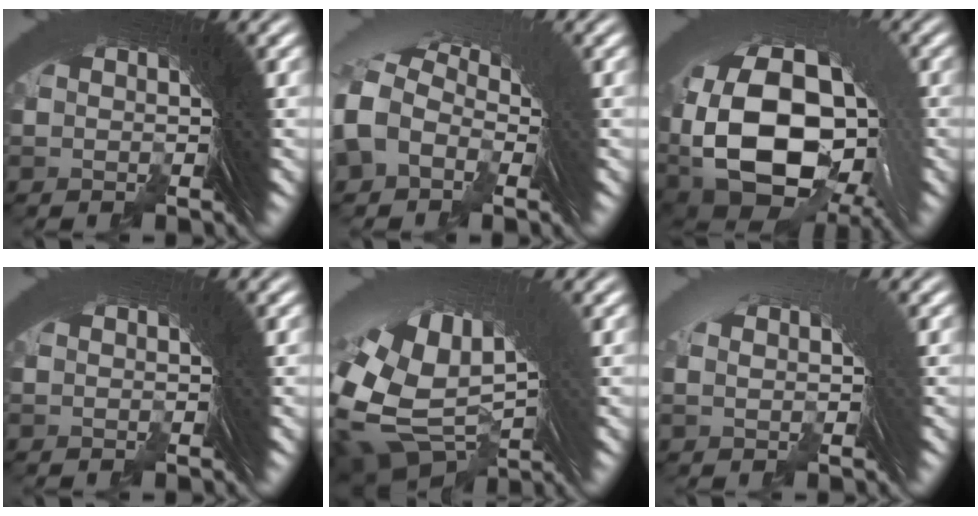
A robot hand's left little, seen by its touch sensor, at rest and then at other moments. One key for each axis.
{"total": 4.8, "fx": -0.1, "fy": 3.9, "fz": 2.8, "tx": -0.089, "ty": 0.006, "tz": -0.004}
{"total": 16.1, "fx": -1.2, "fy": 11.5, "fz": 11.2, "tx": -0.240, "ty": -0.069, "tz": 0.014}
{"total": 0.7, "fx": -0.4, "fy": -0.2, "fz": -0.5, "tx": 0.011, "ty": 0.003, "tz": -0.008}
{"total": 8.6, "fx": -1.3, "fy": 6.2, "fz": 5.8, "tx": -0.143, "ty": -0.046, "tz": 0.007}
{"total": 1.0, "fx": 0.3, "fy": 0.4, "fz": 0.9, "tx": -0.004, "ty": 0.013, "tz": 0.005}